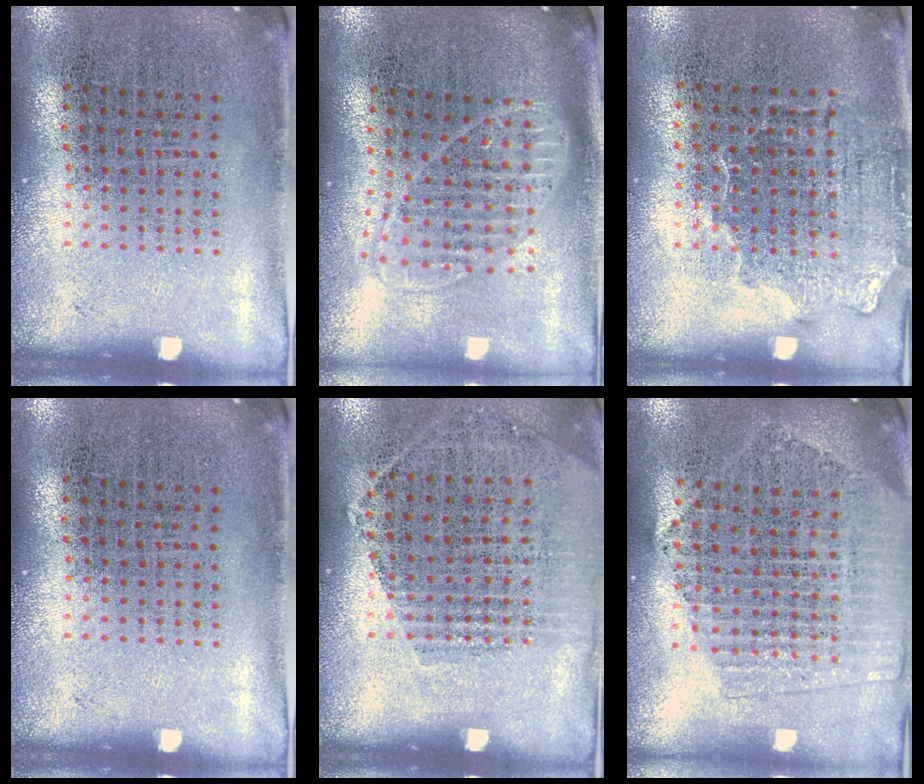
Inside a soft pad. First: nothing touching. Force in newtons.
{"total": 1.8, "press": 1.5, "slide": 1.0}
{"total": 1.5, "press": 1.2, "slide": 0.8}
{"total": 0.0}
{"total": 1.2, "press": 1.0, "slide": 0.5}
{"total": 2.1, "press": 1.9, "slide": 0.9}